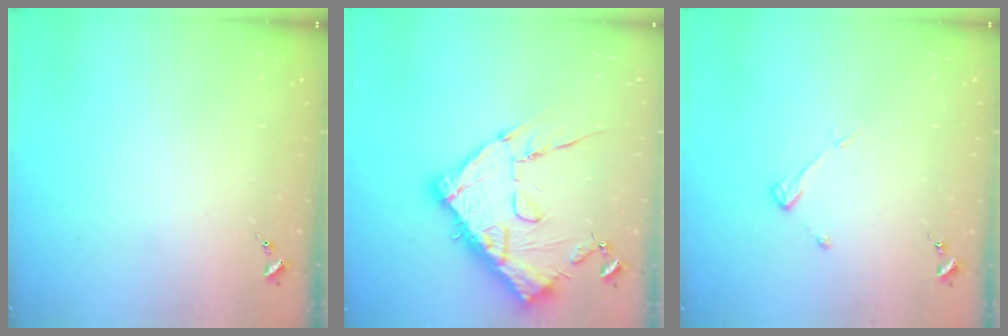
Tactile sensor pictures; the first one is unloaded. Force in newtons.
{"total": 17.2, "press": 17.2, "slide": 1.3}
{"total": 3.8, "press": 3.8, "slide": 0.3}